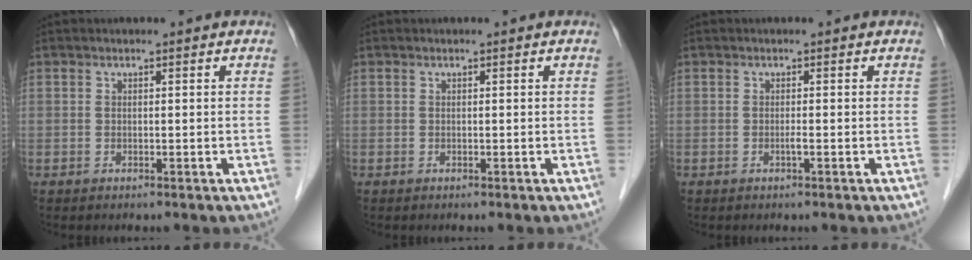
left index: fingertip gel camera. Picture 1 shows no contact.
{"total": 0.0}
{"total": 0.7, "force": [-0.5, -0.2, 0.4], "torque": [-0.009, -0.005, -0.011]}